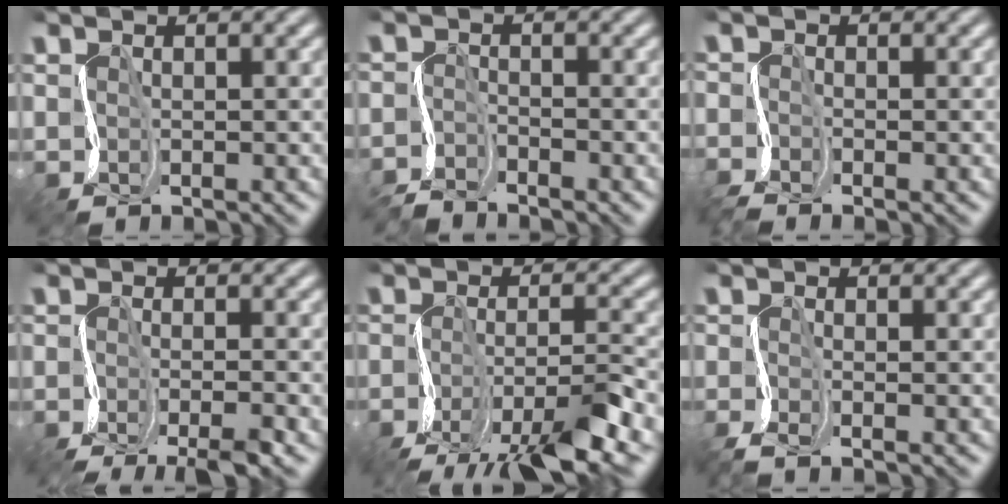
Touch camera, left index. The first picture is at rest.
{"total": 2.6, "force": [-2.6, 0.2, 0.1], "torque": [-0.008, 0.002, -0.062]}
{"total": 2.0, "force": [-1.9, 0.0, 0.6], "torque": [-0.019, -0.006, -0.049]}
{"total": 4.6, "force": [-3.5, 0.5, 3.0], "torque": [-0.043, -0.003, -0.072]}
{"total": 7.4, "force": [-4.9, 1.6, 5.3], "torque": [-0.090, 0.001, -0.094]}
{"total": 2.1, "force": [-1.6, 0.2, 1.3], "torque": [-0.032, -0.008, -0.043]}